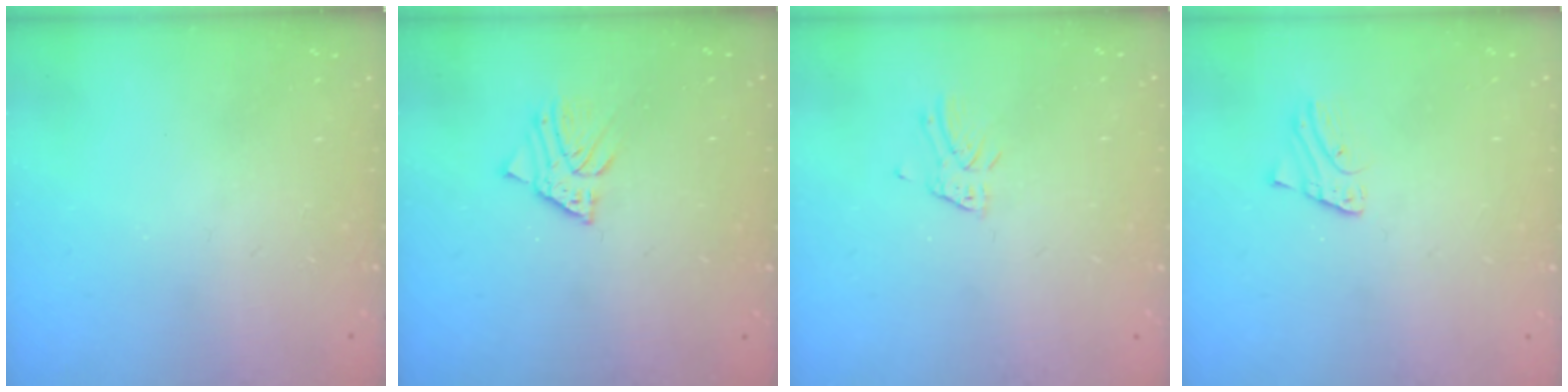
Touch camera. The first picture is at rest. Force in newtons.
{"total": 3.2, "press": 3.2, "slide": 0.2}
{"total": 2.8, "press": 2.8, "slide": 0.1}
{"total": 1.2, "press": 1.2, "slide": 0.1}